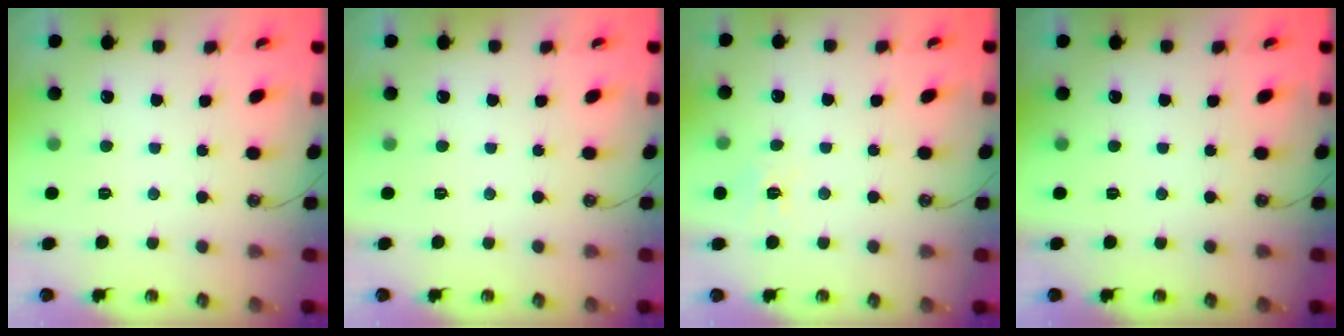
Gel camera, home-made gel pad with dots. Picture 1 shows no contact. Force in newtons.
{"total": 0.0}
{"total": 7.0, "press": 7.0, "slide": 0.7}
{"total": 0.0}